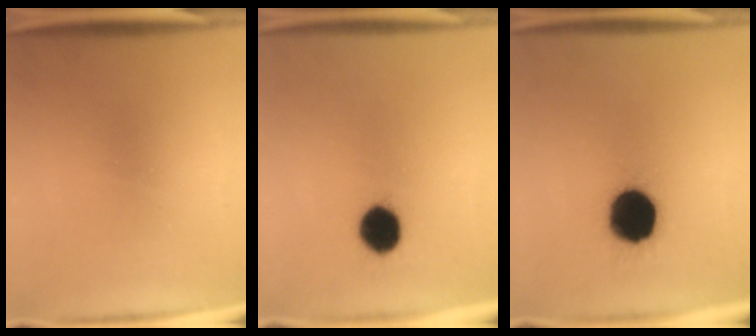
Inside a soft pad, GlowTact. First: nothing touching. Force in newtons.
{"total": 7.2}
{"total": 14.7}